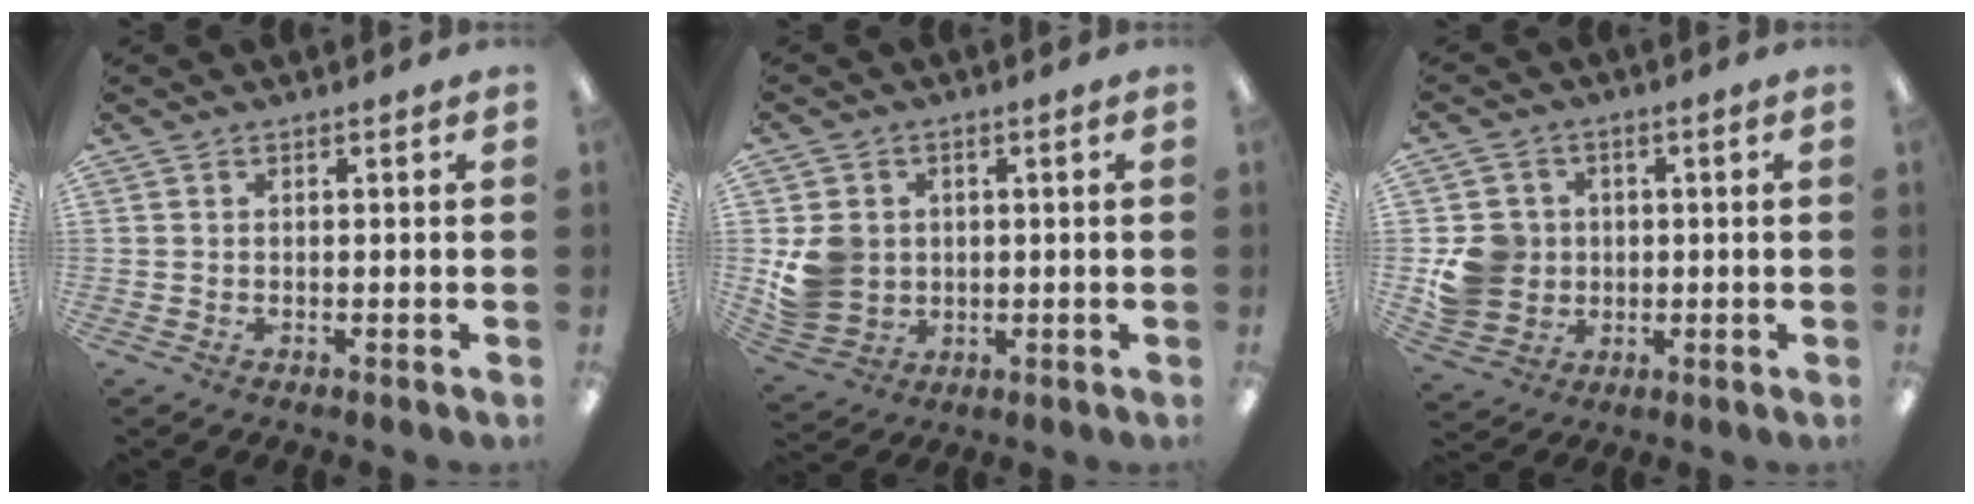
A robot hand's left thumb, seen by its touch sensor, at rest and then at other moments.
{"total": 8.4, "force": [0.7, 7.7, 3.2], "torque": [-0.061, 0.010, 0.021]}
{"total": 9.5, "force": [0.2, 9.1, 2.8], "torque": [-0.067, 0.010, 0.012]}